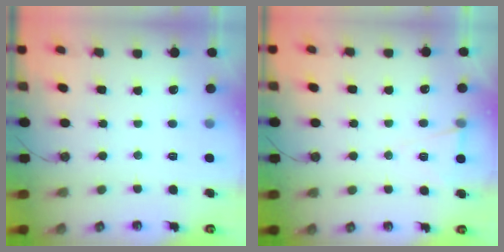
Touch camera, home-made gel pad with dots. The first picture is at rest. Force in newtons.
{"total": 6.3, "press": 4.4, "slide": 4.6}